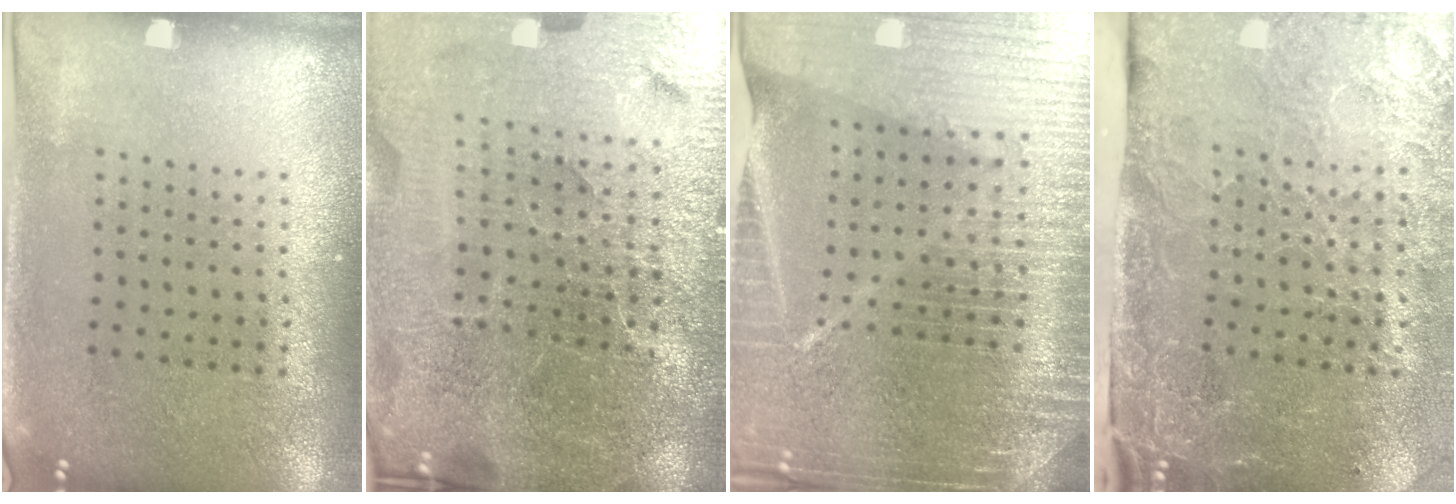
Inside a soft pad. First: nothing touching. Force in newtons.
{"total": 7.2, "press": 6.2, "slide": 3.7}
{"total": 7.3, "press": 6.2, "slide": 3.9}
{"total": 4.6, "press": 3.6, "slide": 2.9}